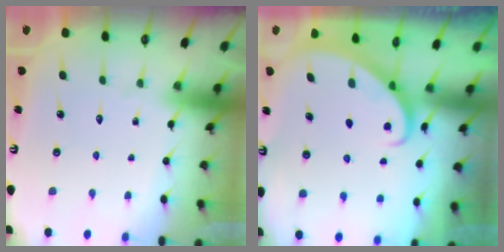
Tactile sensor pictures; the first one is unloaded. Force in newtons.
{"total": 2.8, "press": 2.8, "slide": 0.2}